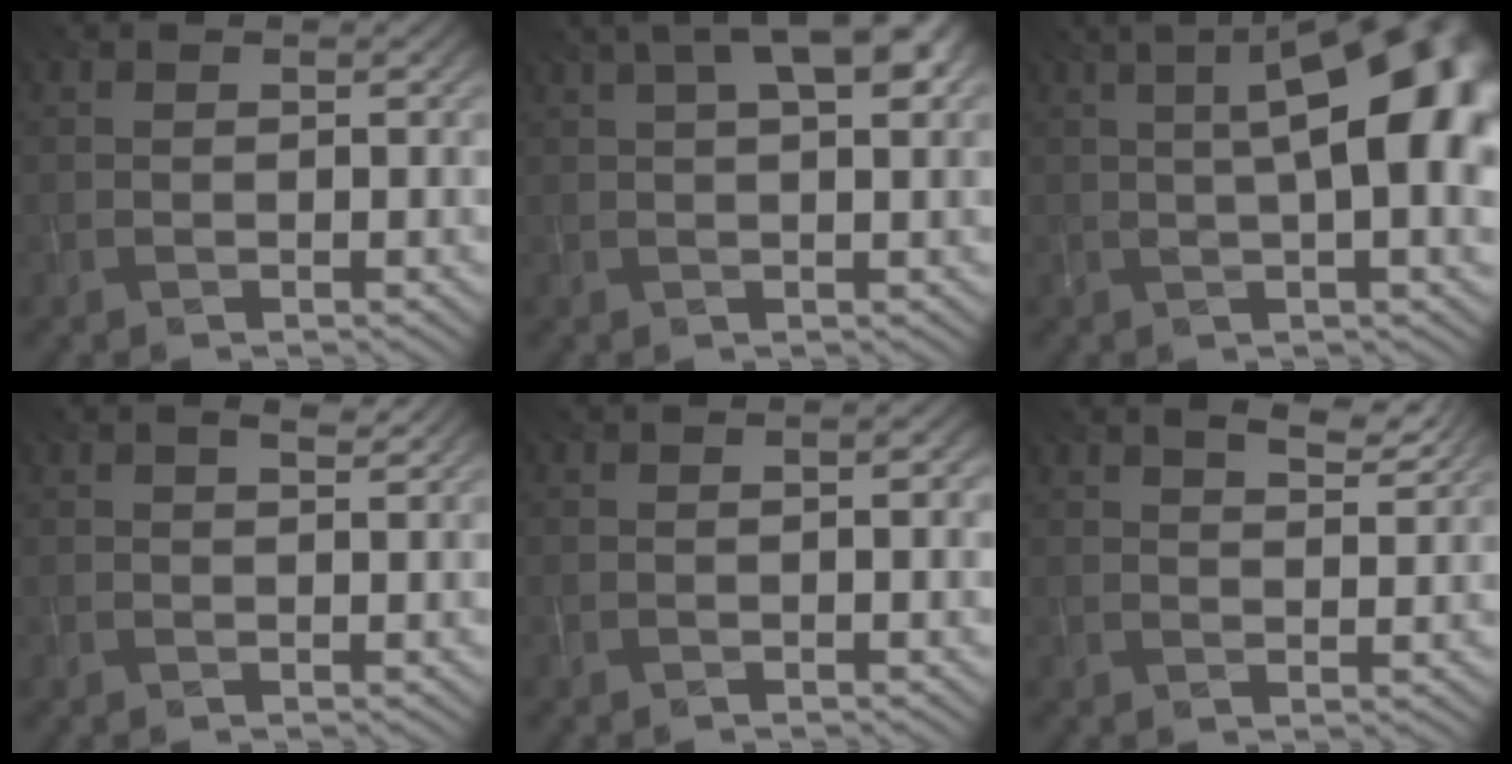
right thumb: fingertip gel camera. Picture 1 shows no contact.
{"total": 8.4, "force": [3.4, 2.9, 7.1], "torque": [-0.109, 0.025, 0.044]}
{"total": 13.9, "force": [2.3, 4.6, 12.9], "torque": [-0.150, 0.030, 0.018]}
{"total": 1.6, "force": [1.0, 0.4, 1.1], "torque": [-0.021, -0.002, 0.018]}
{"total": 1.7, "force": [0.1, 0.3, 1.7], "torque": [-0.027, 0.003, 0.000]}
{"total": 5.1, "force": [3.6, 1.5, 3.3], "torque": [-0.055, -0.001, 0.058]}